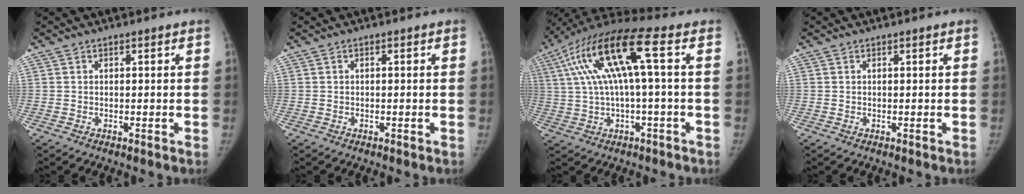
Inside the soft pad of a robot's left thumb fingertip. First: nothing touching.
{"total": 0.0}
{"total": 15.8, "force": [3.2, 3.3, 15.2], "torque": [-0.313, 0.043, 0.058]}
{"total": 0.0}